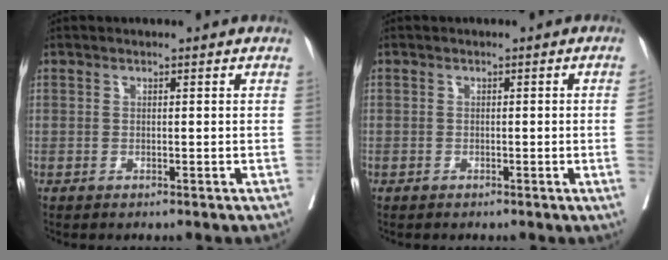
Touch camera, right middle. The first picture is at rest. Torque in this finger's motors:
{"motor_torque": [0.86, -0.80, -0.51, -0.21]}